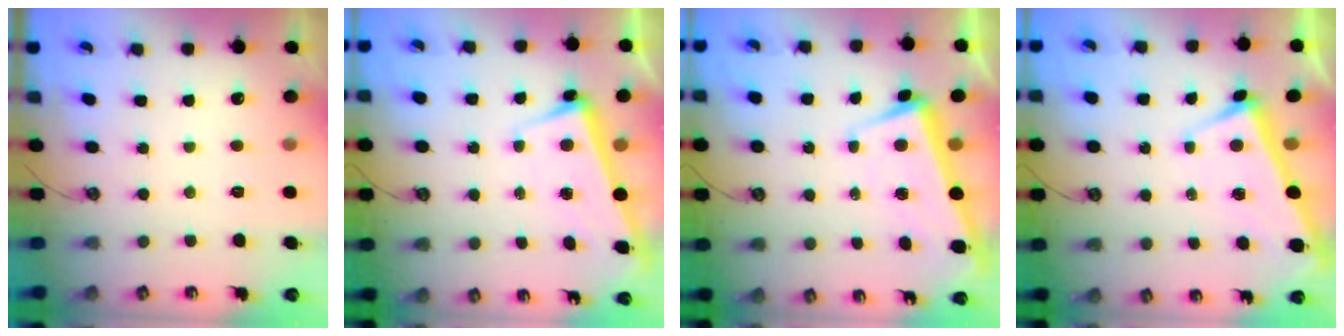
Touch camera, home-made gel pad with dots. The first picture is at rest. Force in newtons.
{"total": 2.5, "press": 2.4, "slide": 0.7}
{"total": 2.3, "press": 1.3, "slide": 1.9}
{"total": 3.8, "press": 3.8, "slide": 0.2}